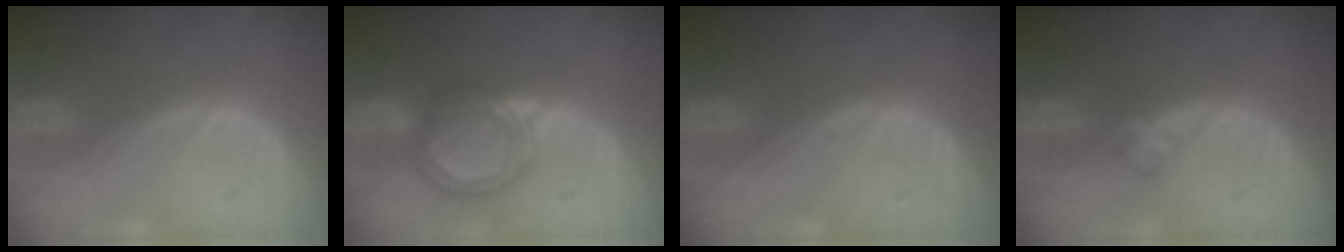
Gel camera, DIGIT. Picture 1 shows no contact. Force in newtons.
{"total": 6.3, "press": 5.8, "slide": 2.3}
{"total": 0.0}
{"total": 1.6, "press": 1.6, "slide": 0.2}